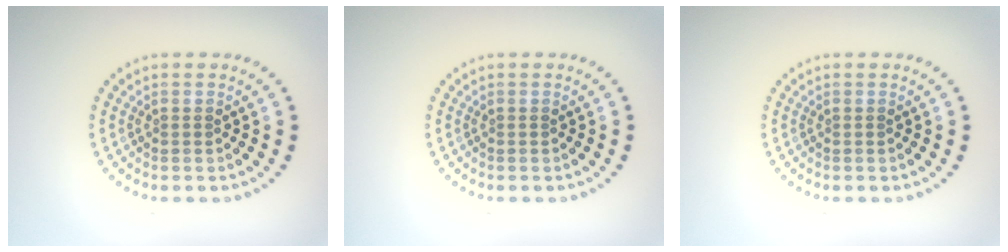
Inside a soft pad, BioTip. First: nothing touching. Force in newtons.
{"total": 0.0}
{"total": 0.0}